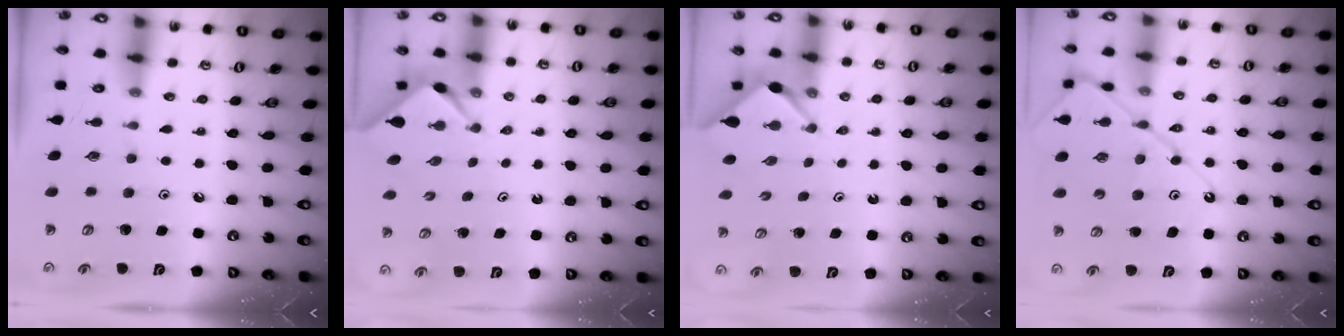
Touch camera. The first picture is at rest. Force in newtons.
{"total": 2.4, "press": 2.3, "slide": 0.3}
{"total": 2.6, "press": 2.6, "slide": 0.3}
{"total": 13.1, "press": 13.1, "slide": 1.3}